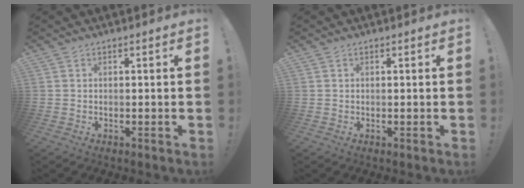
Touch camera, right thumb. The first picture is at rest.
{"total": 0.0}